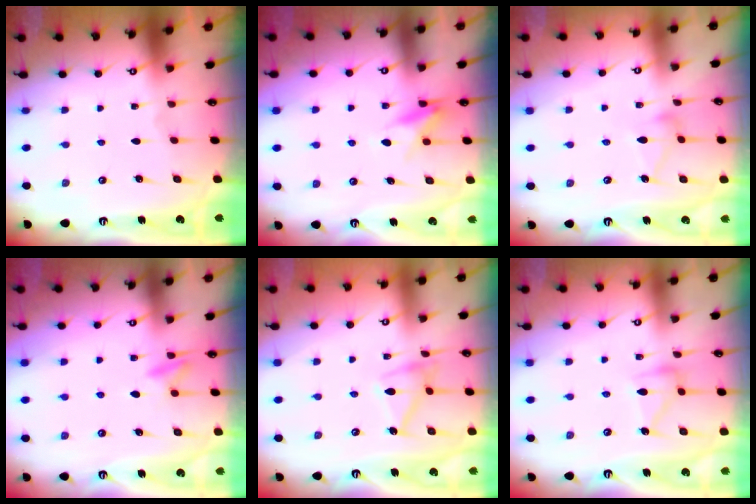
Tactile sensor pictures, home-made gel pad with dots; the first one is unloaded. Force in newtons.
{"total": 7.7, "press": 7.6, "slide": 1.2}
{"total": 7.6, "press": 7.6, "slide": 0.3}
{"total": 8.7, "press": 8.6, "slide": 0.8}
{"total": 13.3, "press": 13.3, "slide": 0.2}
{"total": 11.3, "press": 11.3, "slide": 0.5}